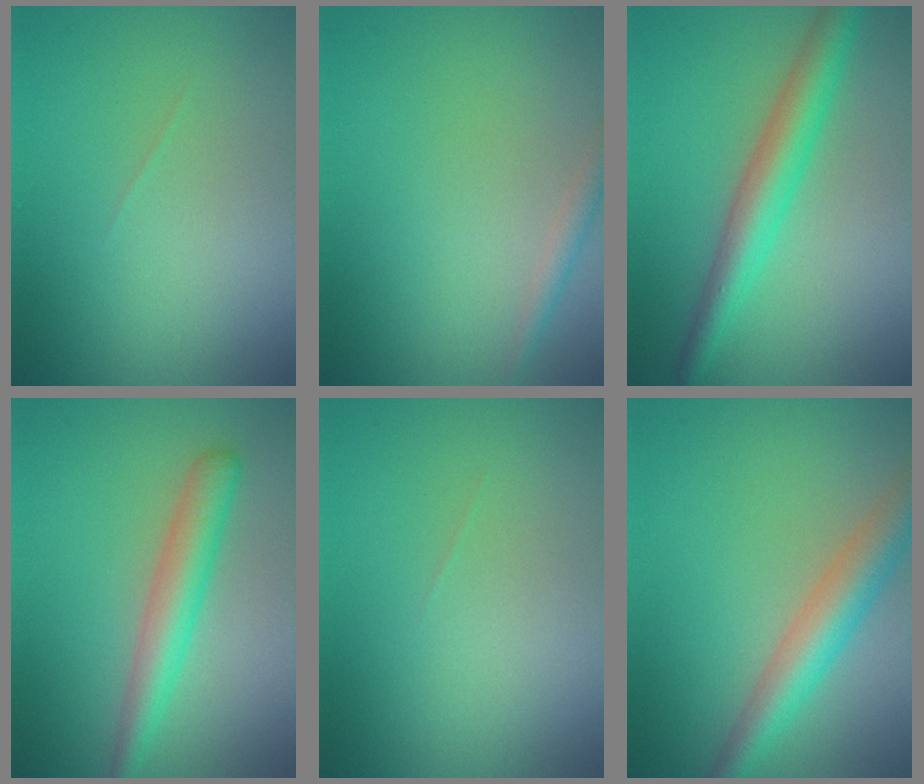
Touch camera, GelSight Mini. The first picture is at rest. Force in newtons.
{"total": 1.3, "press": 1.3, "slide": 0.1}
{"total": 4.5, "press": 4.5, "slide": 0.2}
{"total": 3.7, "press": 3.7, "slide": 0.1}
{"total": 0.0}
{"total": 5.0, "press": 5.0, "slide": 0.3}